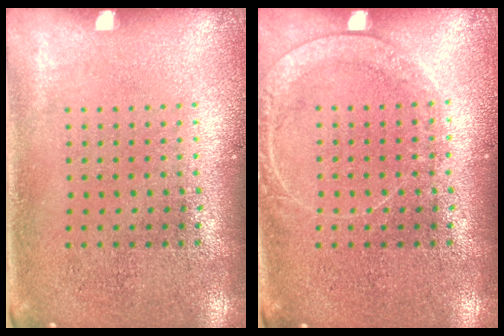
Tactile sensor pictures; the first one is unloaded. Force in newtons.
{"total": 1.5, "press": 1.4, "slide": 0.4}